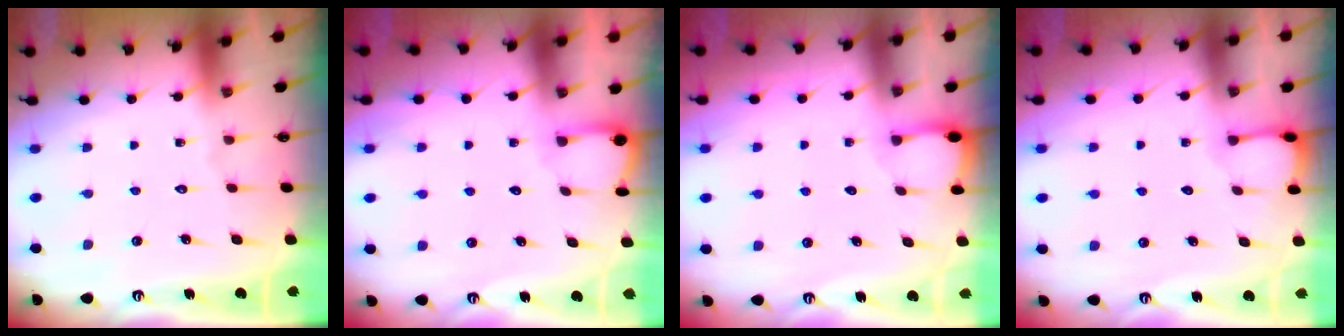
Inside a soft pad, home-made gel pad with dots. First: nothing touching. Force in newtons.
{"total": 2.7, "press": 2.7, "slide": 0.2}
{"total": 2.0, "press": 1.9, "slide": 0.3}
{"total": 2.1, "press": 2.1, "slide": 0.2}